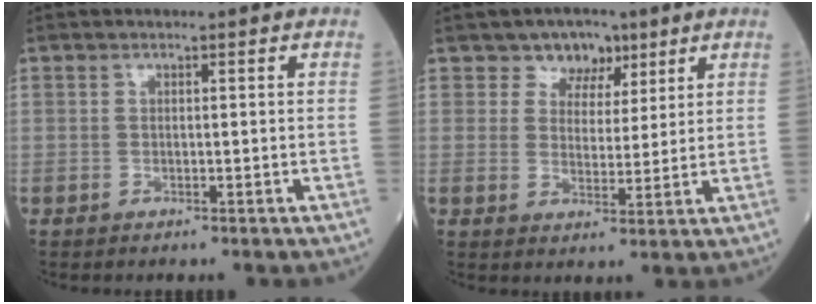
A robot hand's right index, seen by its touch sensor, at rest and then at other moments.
{"total": 5.1, "force": [3.2, 3.7, 1.2], "torque": [-0.012, 0.006, 0.054]}